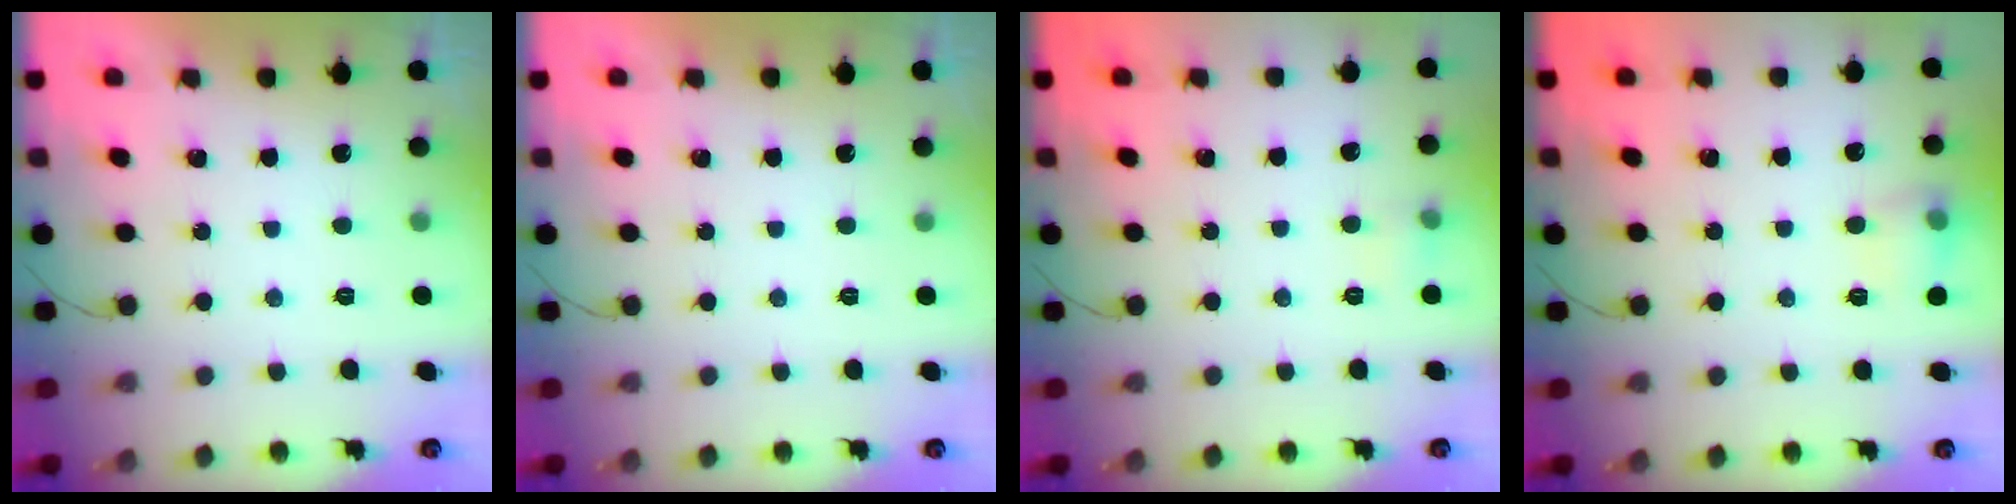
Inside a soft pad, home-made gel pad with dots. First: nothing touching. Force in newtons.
{"total": 0.0}
{"total": 5.9, "press": 5.7, "slide": 1.6}
{"total": 8.5, "press": 8.4, "slide": 0.8}